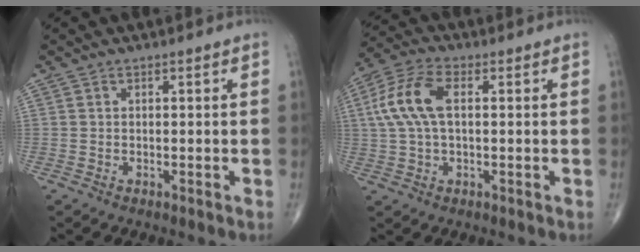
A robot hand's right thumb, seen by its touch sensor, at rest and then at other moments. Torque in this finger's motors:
{"motor_torque": [0.64, 1.65, 1.14, 0.18, 0.14]}